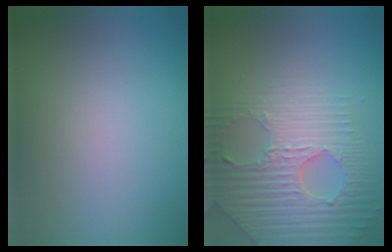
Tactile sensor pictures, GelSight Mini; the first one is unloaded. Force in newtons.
{"total": 7.0, "press": 5.2, "slide": 4.6}